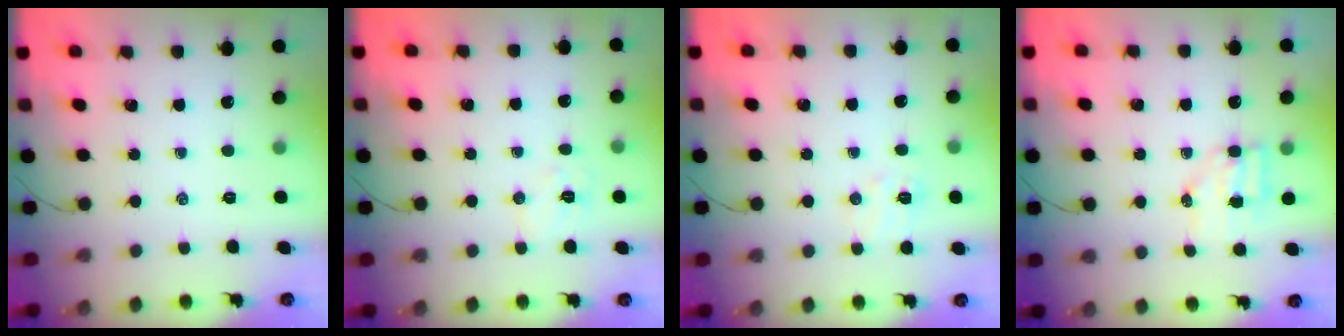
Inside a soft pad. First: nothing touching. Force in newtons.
{"total": 6.1, "press": 6.0, "slide": 1.2}
{"total": 5.9, "press": 5.8, "slide": 1.3}
{"total": 5.6, "press": 5.6, "slide": 0.6}